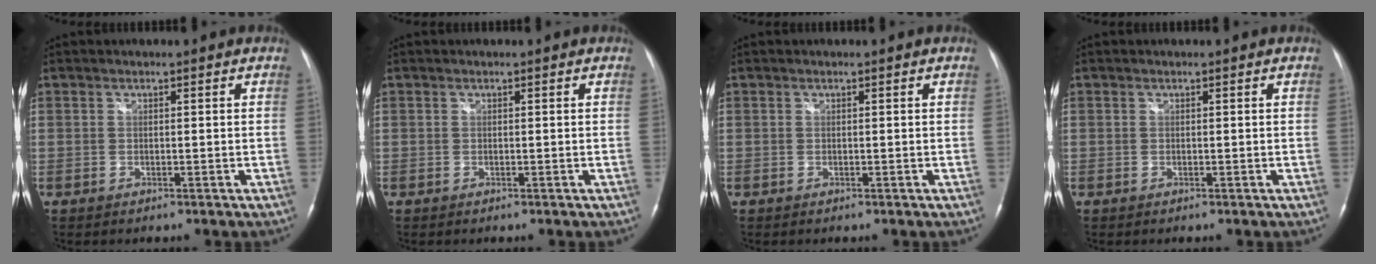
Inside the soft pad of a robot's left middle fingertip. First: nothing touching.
{"total": 0.0}
{"total": 0.0}
{"total": 0.0}